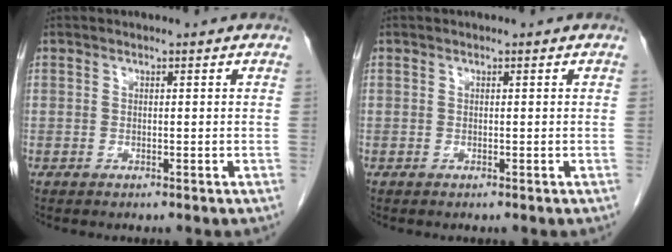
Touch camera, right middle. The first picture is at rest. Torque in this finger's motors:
{"motor_torque": [-0.02, 0.02, 0.00, -0.01]}